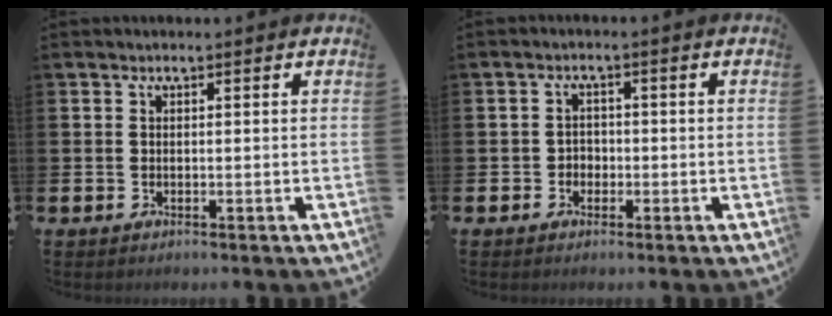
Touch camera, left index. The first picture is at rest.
{"total": 1.8, "force": [-0.8, 1.6, 0.4], "torque": [-0.009, 0.004, -0.020]}